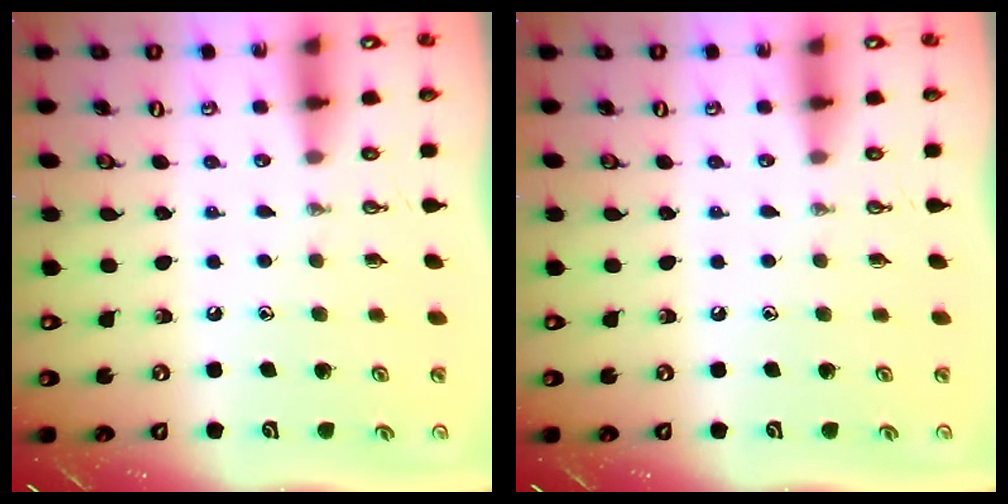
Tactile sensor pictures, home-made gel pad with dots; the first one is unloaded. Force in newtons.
{"total": 0.0}